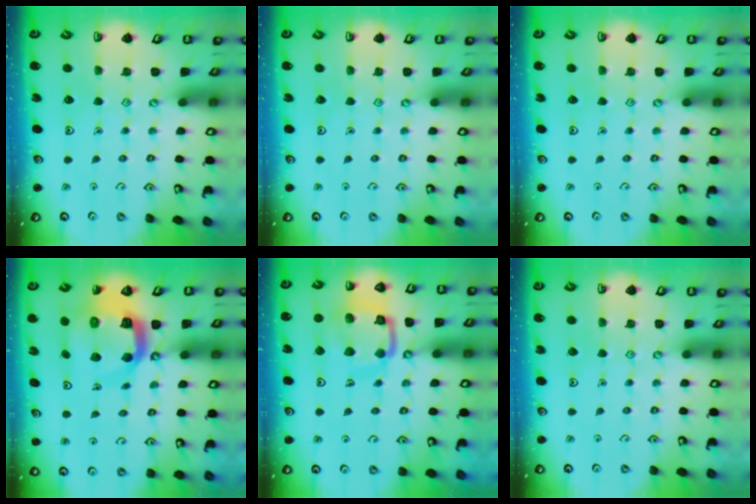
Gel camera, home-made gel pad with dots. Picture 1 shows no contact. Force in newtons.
{"total": 0.0}
{"total": 0.0}
{"total": 10.8, "press": 10.8, "slide": 1.4}
{"total": 13.8, "press": 13.7, "slide": 1.3}
{"total": 0.0}